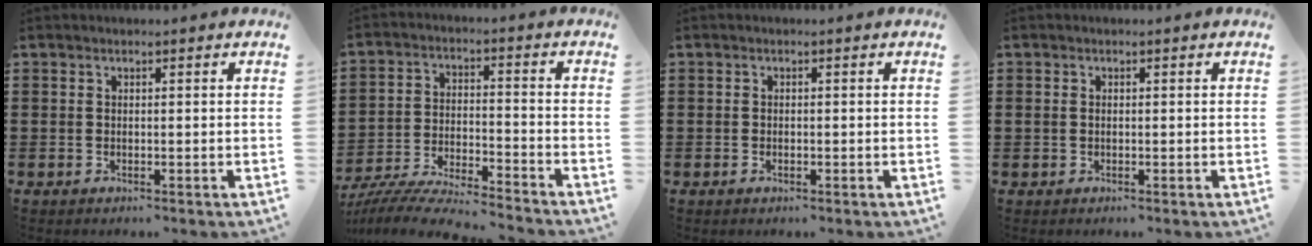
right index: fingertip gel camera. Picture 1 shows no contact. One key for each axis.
{"total": 7.5, "fx": -7.3, "fy": 0.2, "fz": 1.9, "tx": -0.049, "ty": 0.001, "tz": -0.145}
{"total": 0.5, "fx": -0.2, "fy": 0.3, "fz": 0.4, "tx": -0.009, "ty": -0.002, "tz": -0.003}
{"total": 0.8, "fx": 0.1, "fy": 0.6, "fz": 0.5, "tx": -0.012, "ty": 0.002, "tz": 0.001}